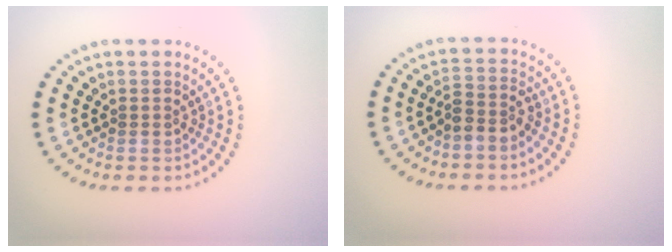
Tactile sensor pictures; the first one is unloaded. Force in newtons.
{"total": 2.1, "press": 1.7, "slide": 1.4}